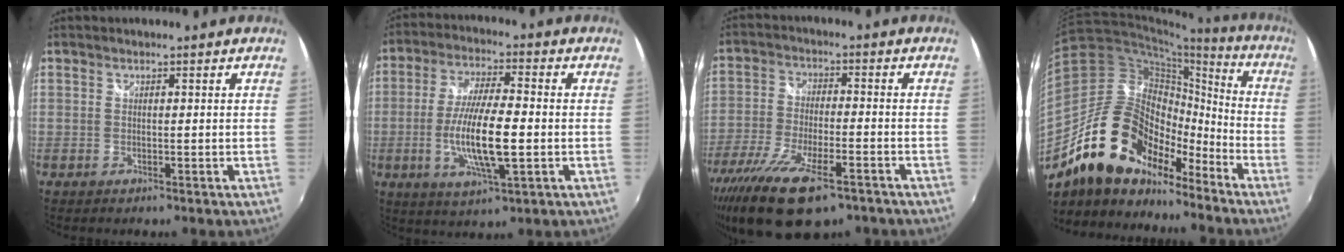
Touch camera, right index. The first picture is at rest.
{"total": 12.7, "force": [-2.5, 2.6, 12.2], "torque": [-0.237, -0.010, -0.048]}
{"total": 18.4, "force": [-12.0, 6.6, 12.3], "torque": [-0.261, -0.061, -0.208]}
{"total": 20.0, "force": [-14.2, 10.4, 9.6], "torque": [-0.178, 0.014, -0.248]}